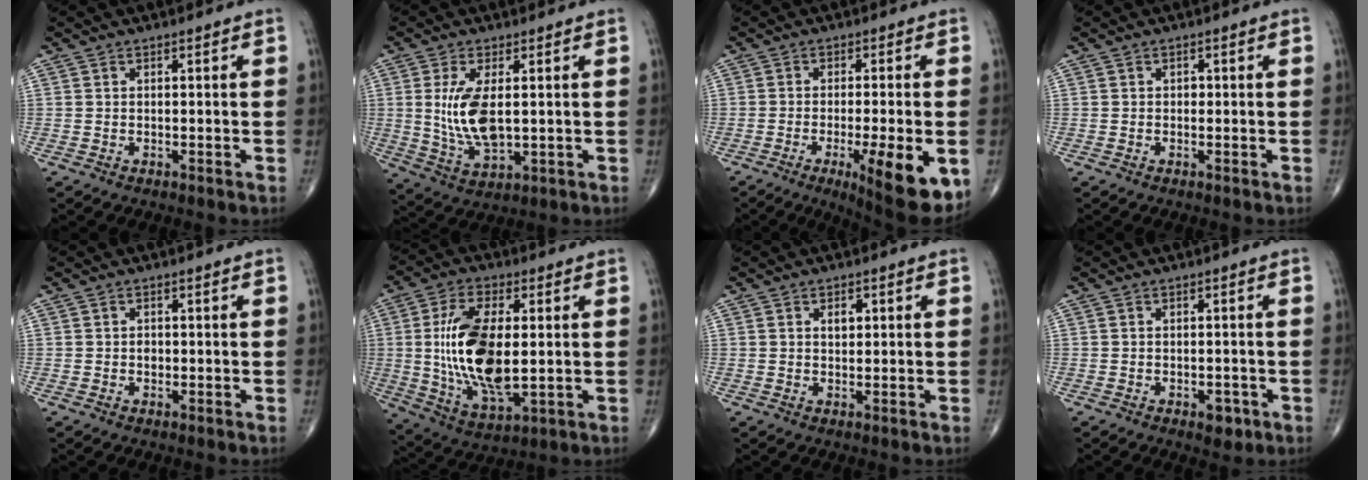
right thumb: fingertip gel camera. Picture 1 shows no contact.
{"total": 10.1, "force": [1.0, 4.5, 8.9], "torque": [-0.180, -0.017, 0.030]}
{"total": 13.4, "force": [-4.4, 3.2, 12.2], "torque": [-0.147, -0.011, -0.052]}
{"total": 0.6, "force": [0.0, 0.5, 0.4], "torque": [0.001, 0.002, -0.003]}
{"total": 1.1, "force": [-0.2, 0.9, 0.6], "torque": [-0.005, 0.003, -0.005]}
{"total": 17.7, "force": [0.7, 8.1, 15.7], "torque": [-0.300, -0.016, 0.019]}
{"total": 2.1, "force": [0.7, 1.4, 1.5], "torque": [-0.017, -0.001, 0.009]}
{"total": 3.0, "force": [-1.3, 1.7, 2.1], "torque": [-0.016, 0.004, -0.013]}